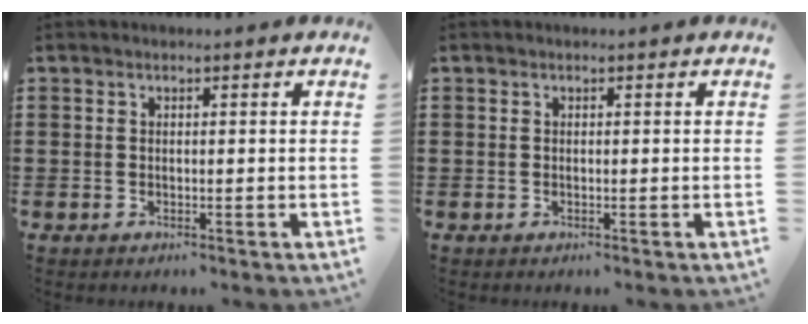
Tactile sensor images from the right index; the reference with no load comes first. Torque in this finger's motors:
{"motor_torque": [-0.93, 1.21, 0.01, 0.00]}